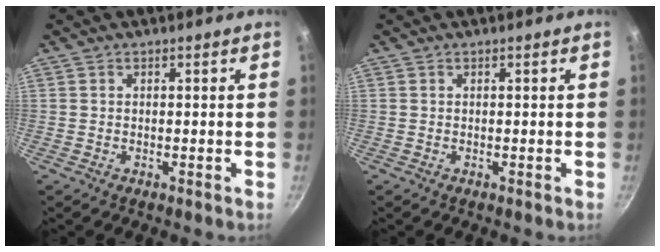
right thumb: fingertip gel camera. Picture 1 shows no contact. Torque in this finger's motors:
{"motor_torque": [0.00, 0.00, 0.00, 0.00, 0.00]}